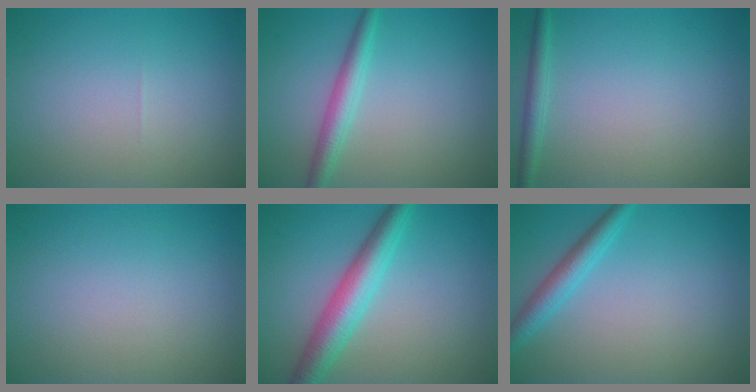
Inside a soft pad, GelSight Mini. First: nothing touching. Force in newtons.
{"total": 2.7, "press": 2.7, "slide": 0.1}
{"total": 1.5, "press": 1.5, "slide": 0.1}
{"total": 0.0}
{"total": 5.0, "press": 5.0, "slide": 0.0}
{"total": 2.6, "press": 2.6, "slide": 0.2}